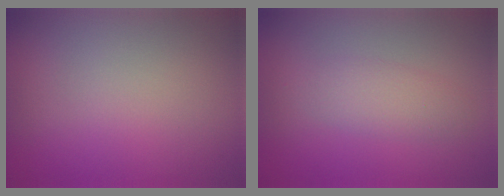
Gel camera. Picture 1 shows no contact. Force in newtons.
{"total": 2.3, "press": 2.3, "slide": 0.1}